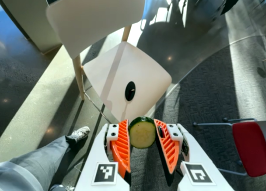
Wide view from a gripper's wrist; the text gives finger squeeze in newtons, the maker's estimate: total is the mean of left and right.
{"total": 10.6, "left": 10.7, "right": 10.6}